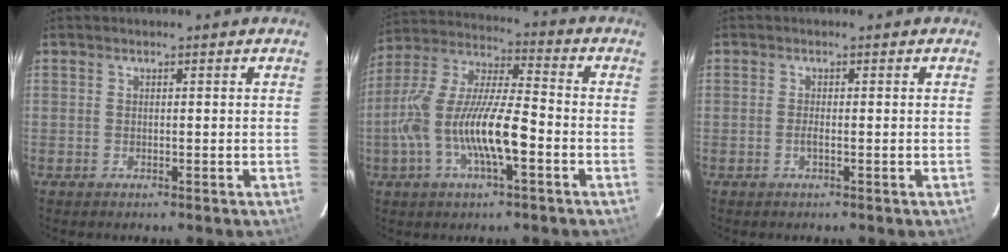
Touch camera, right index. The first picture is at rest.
{"total": 16.1, "force": [-5.0, 4.0, 14.8], "torque": [-0.296, -0.003, -0.095]}
{"total": 0.9, "force": [-0.4, -0.1, 0.9], "torque": [-0.016, 0.002, -0.008]}